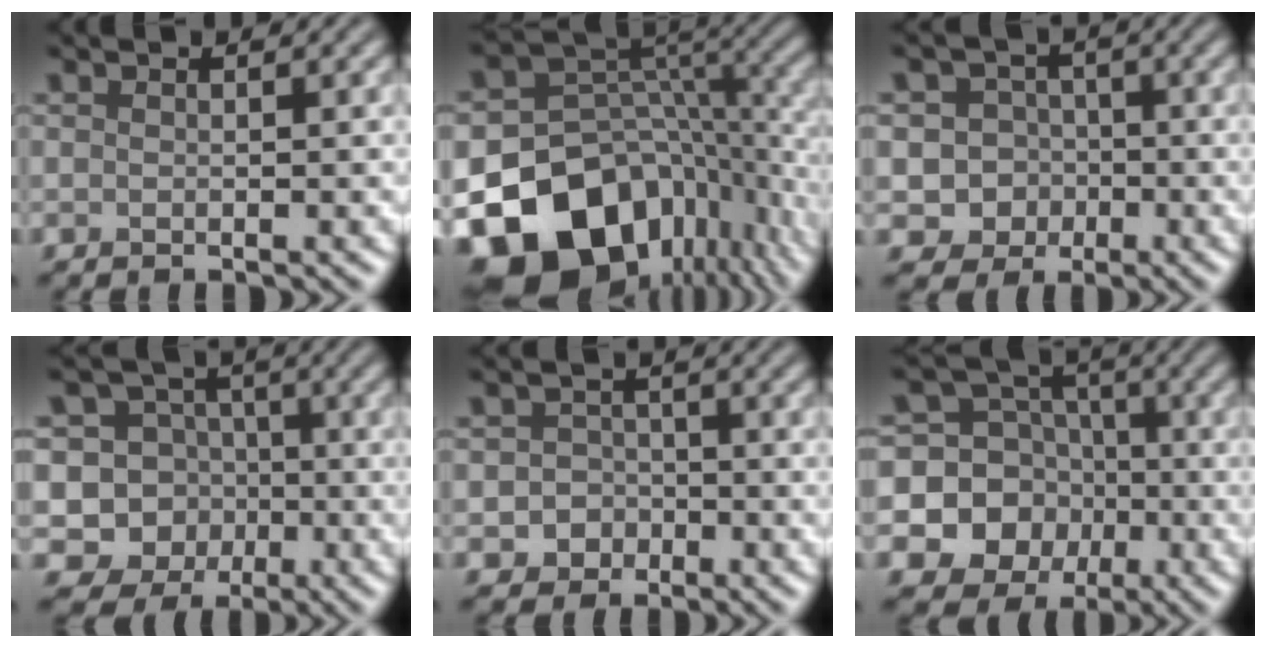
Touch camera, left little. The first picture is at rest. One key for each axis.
{"total": 17.7, "fx": -8.3, "fy": 12.6, "fz": 9.2, "tx": -0.203, "ty": -0.023, "tz": -0.134}
{"total": 6.6, "fx": -1.7, "fy": 6.3, "fz": 1.4, "tx": -0.009, "ty": 0.010, "tz": -0.055}
{"total": 11.4, "fx": -2.3, "fy": 10.9, "fz": 2.4, "tx": -0.068, "ty": 0.015, "tz": -0.055}
{"total": 2.5, "fx": -1.0, "fy": 2.3, "fz": 0.4, "tx": 0.013, "ty": 0.007, "tz": -0.025}
{"total": 14.5, "fx": -4.1, "fy": 13.6, "fz": 2.7, "tx": -0.095, "ty": -0.019, "tz": -0.081}